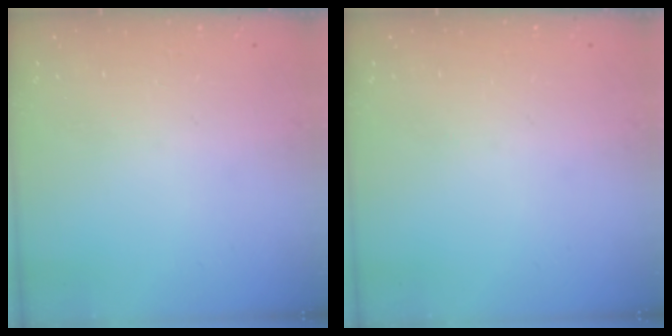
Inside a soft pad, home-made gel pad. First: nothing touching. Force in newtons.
{"total": 0.0}